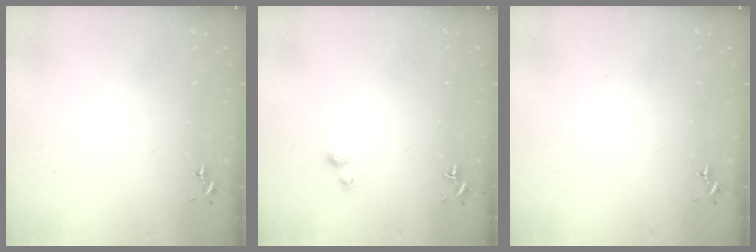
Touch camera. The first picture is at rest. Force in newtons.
{"total": 2.9, "press": 2.9, "slide": 0.5}
{"total": 0.0}